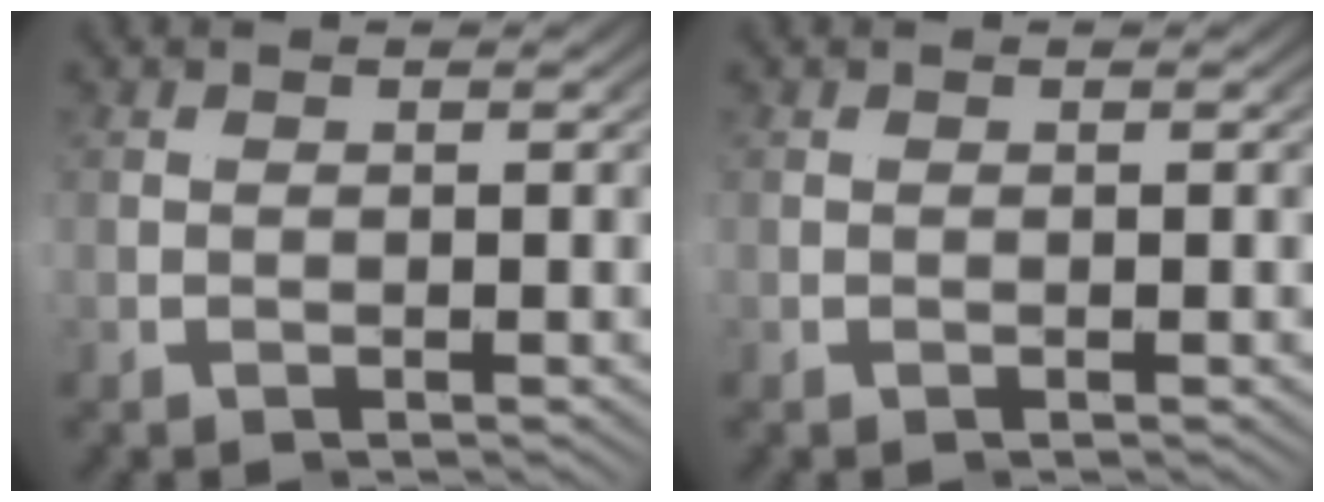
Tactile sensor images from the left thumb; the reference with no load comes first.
{"total": 0.0}